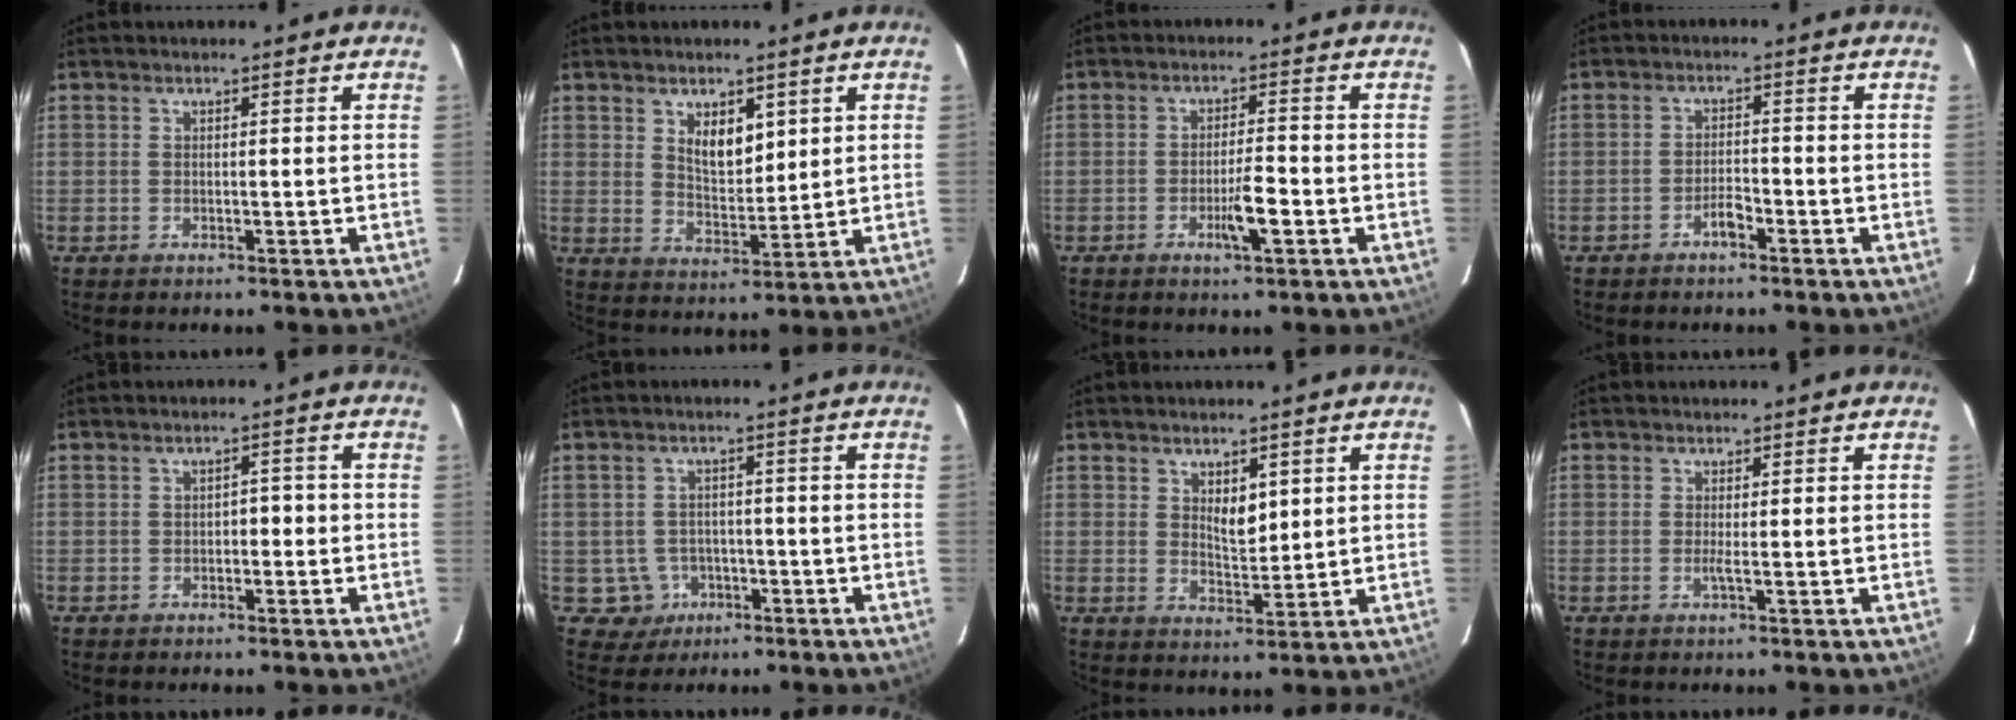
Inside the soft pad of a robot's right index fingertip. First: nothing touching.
{"total": 5.6, "force": [2.6, 2.7, 4.2], "torque": [-0.072, -0.005, 0.051]}
{"total": 4.5, "force": [-1.8, 0.4, 4.1], "torque": [-0.070, -0.003, -0.031]}
{"total": 2.4, "force": [-1.6, 0.6, 1.7], "torque": [-0.030, 0.003, -0.030]}
{"total": 1.9, "force": [-0.6, 1.1, 1.4], "torque": [-0.014, 0.010, -0.010]}
{"total": 4.5, "force": [-1.5, 4.3, -0.1], "torque": [0.007, 0.013, -0.017]}
{"total": 3.8, "force": [1.6, 1.7, 3.0], "torque": [-0.052, -0.005, 0.033]}
{"total": 0.8, "force": [-0.1, -0.3, 0.8], "torque": [-0.014, -0.001, -0.005]}